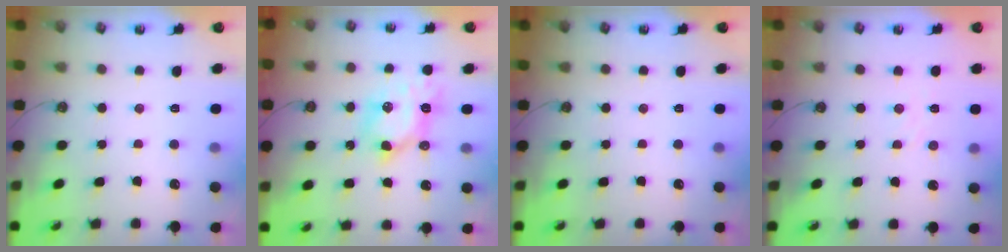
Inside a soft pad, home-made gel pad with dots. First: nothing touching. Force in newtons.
{"total": 7.2, "press": 7.2, "slide": 0.6}
{"total": 0.0}
{"total": 2.5, "press": 2.5, "slide": 0.4}